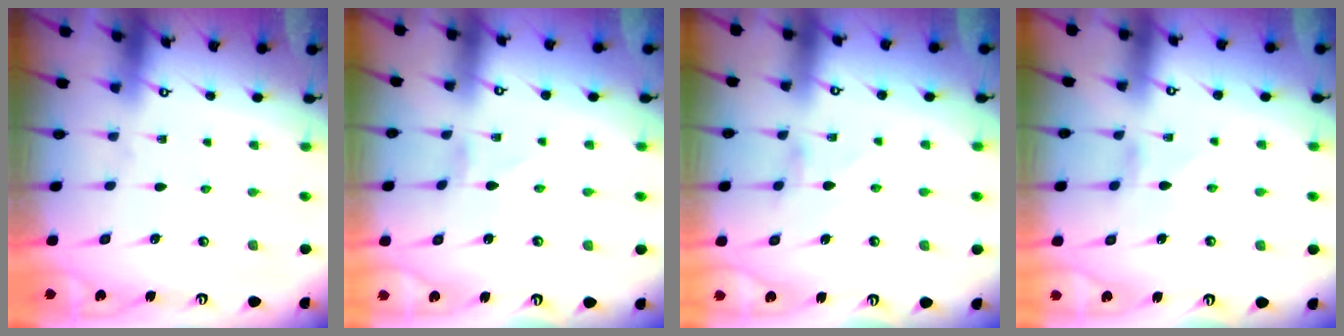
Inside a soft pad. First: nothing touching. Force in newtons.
{"total": 1.1, "press": 1.1, "slide": 0.1}
{"total": 1.6, "press": 1.5, "slide": 0.3}
{"total": 2.7, "press": 2.7, "slide": 0.3}